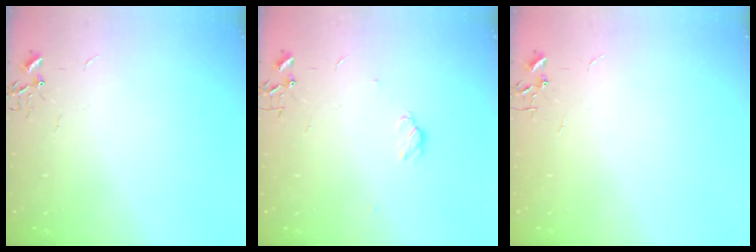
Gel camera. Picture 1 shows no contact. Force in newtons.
{"total": 4.8, "press": 4.7, "slide": 0.6}
{"total": 0.0}